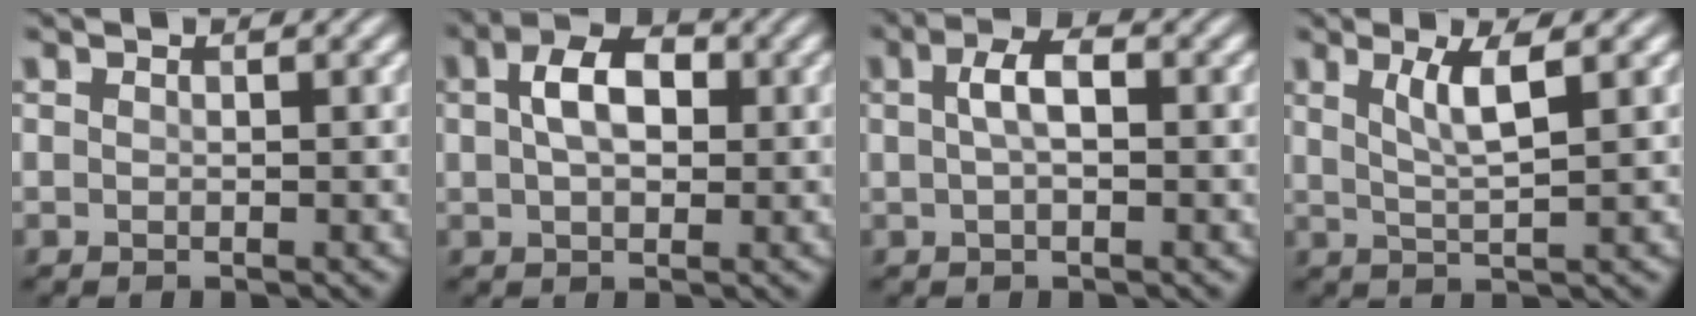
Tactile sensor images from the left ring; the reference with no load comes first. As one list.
[{"total": 4.8, "force": [1.0, 2.9, 3.6], "torque": [-0.065, 0.010, 0.010]}, {"total": 2.8, "force": [0.3, 1.2, 2.5], "torque": [-0.049, 0.006, 0.002]}, {"total": 3.3, "force": [1.3, 0.6, 2.9], "torque": [-0.054, -0.001, 0.027]}]